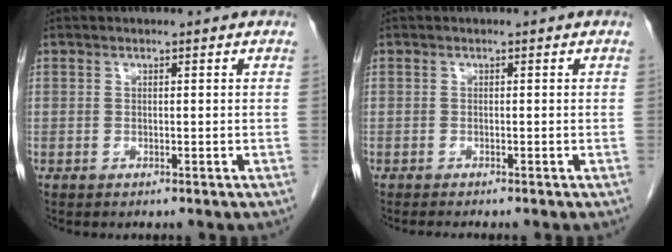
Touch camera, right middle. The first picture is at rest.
{"total": 1.6, "force": [-1.4, -0.2, 0.8], "torque": [-0.015, -0.004, -0.021]}